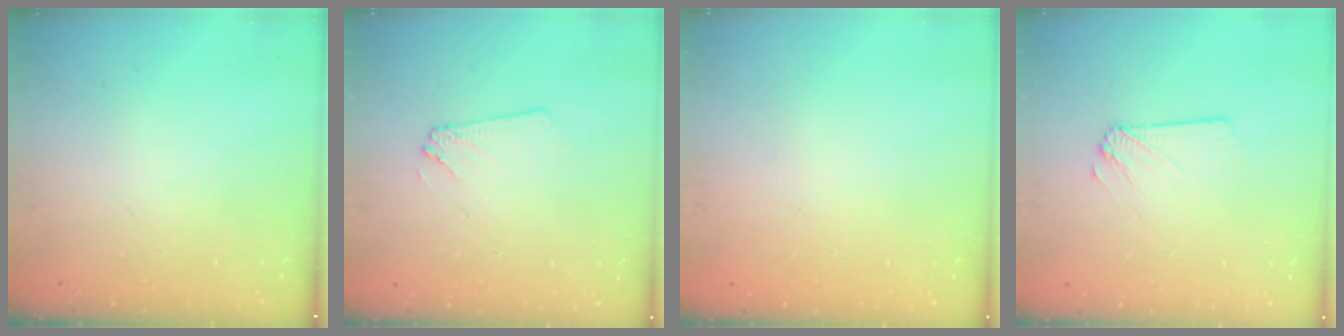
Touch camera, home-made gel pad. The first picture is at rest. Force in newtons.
{"total": 3.0, "press": 3.0, "slide": 0.4}
{"total": 0.0}
{"total": 2.0, "press": 2.0, "slide": 0.1}